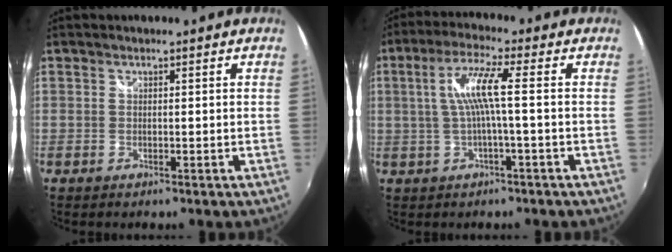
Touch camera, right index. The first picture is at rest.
{"total": 6.8, "force": [-0.1, -0.3, 6.8], "torque": [-0.140, 0.005, 0.006]}